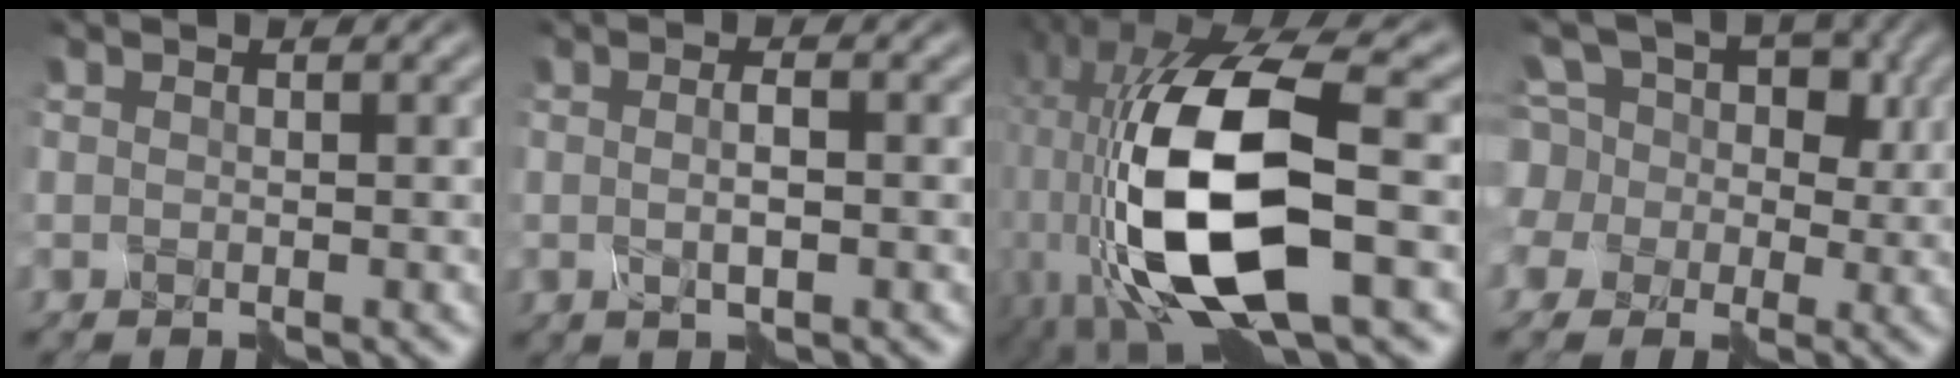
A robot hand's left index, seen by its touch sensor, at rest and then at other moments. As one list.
[{"total": 1.3, "force": [-0.1, -0.3, 1.3], "torque": [-0.025, -0.002, 0.000]}, {"total": 14.2, "force": [-2.3, 5.2, 13.0], "torque": [-0.269, 0.006, -0.038]}, {"total": 9.0, "force": [3.2, 7.5, 3.8], "torque": [-0.123, 0.042, 0.034]}]